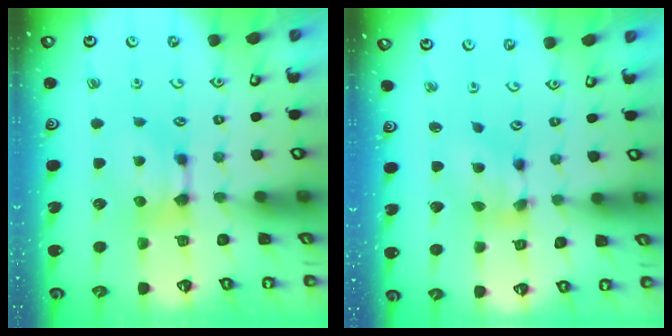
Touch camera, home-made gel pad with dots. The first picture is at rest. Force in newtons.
{"total": 4.3, "press": 3.9, "slide": 1.8}